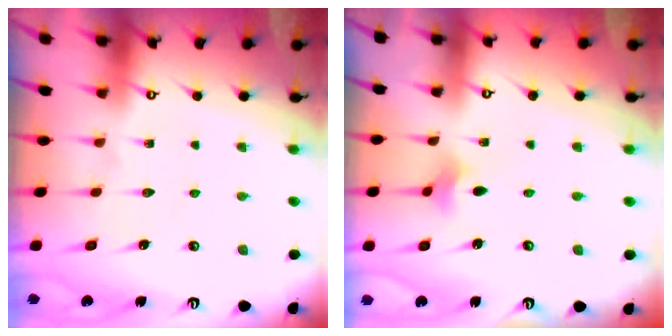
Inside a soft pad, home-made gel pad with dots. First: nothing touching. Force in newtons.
{"total": 2.8, "press": 2.7, "slide": 0.6}